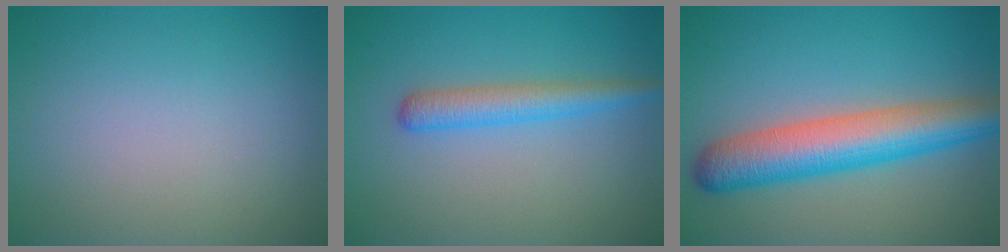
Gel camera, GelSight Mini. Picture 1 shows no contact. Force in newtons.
{"total": 2.8, "press": 2.8, "slide": 0.1}
{"total": 7.6, "press": 7.5, "slide": 0.3}